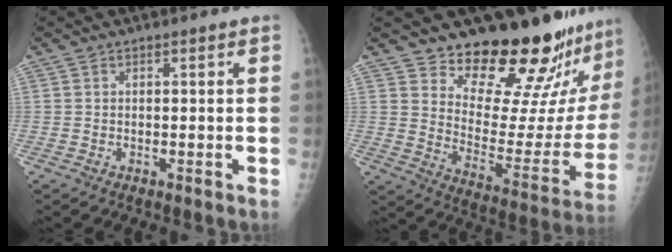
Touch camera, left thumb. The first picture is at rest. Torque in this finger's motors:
{"motor_torque": [0.77, 0.70, 0.19, -0.61, 0.04]}